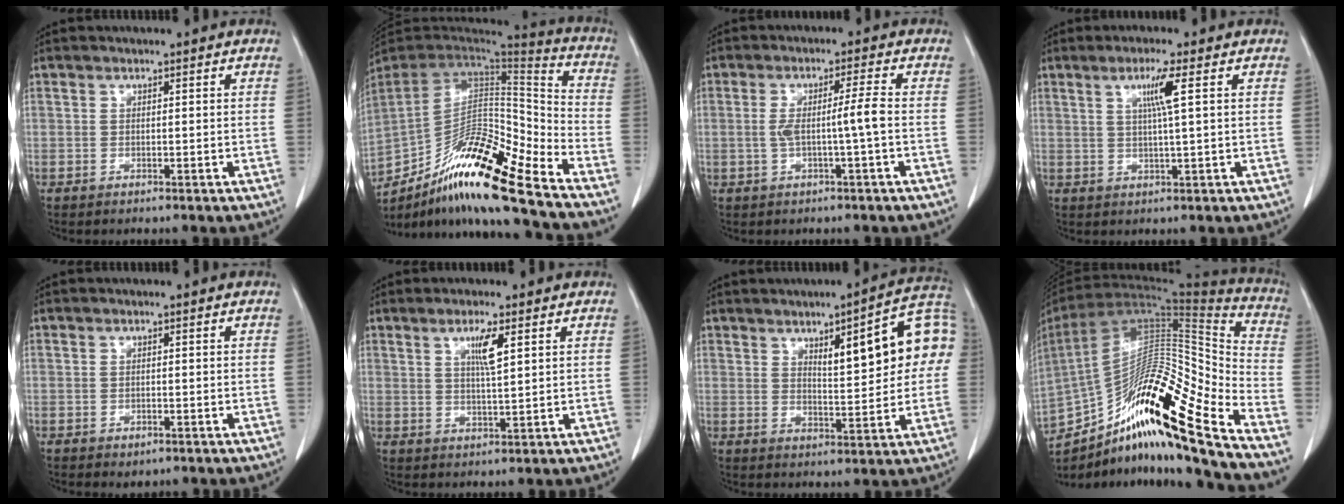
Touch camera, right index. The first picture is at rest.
{"total": 20.1, "force": [-14.2, 1.8, 14.1], "torque": [-0.256, -0.009, -0.255]}
{"total": 4.6, "force": [-0.6, -0.7, 4.5], "torque": [-0.083, 0.007, -0.006]}
{"total": 4.3, "force": [1.4, -0.8, 4.0], "torque": [-0.076, -0.003, 0.028]}
{"total": 1.2, "force": [-0.7, 0.6, 0.8], "torque": [-0.011, -0.001, -0.002]}
{"total": 4.2, "force": [1.8, 0.1, 3.8], "torque": [-0.068, -0.004, 0.033]}
{"total": 13.0, "force": [3.0, 2.6, 12.3], "torque": [-0.164, 0.028, 0.040]}
{"total": 27.0, "force": [-17.8, 2.4, 20.2], "torque": [-0.338, 0.001, -0.307]}